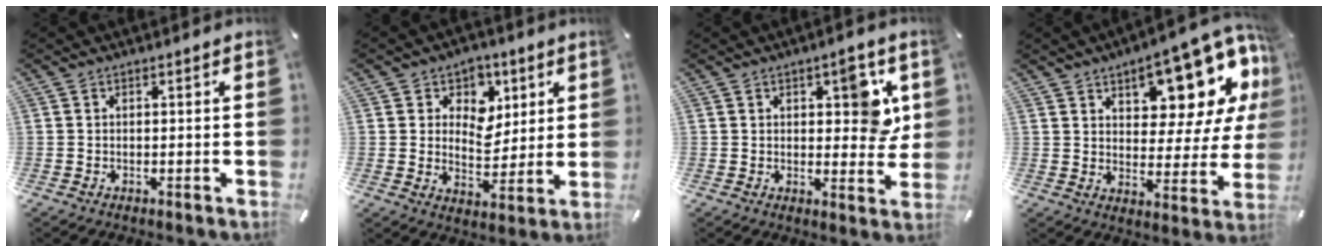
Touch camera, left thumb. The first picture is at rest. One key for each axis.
{"total": 8.3, "fx": 2.8, "fy": 7.4, "fz": 2.4, "tx": -0.038, "ty": -0.023, "tz": 0.050}
{"total": 8.3, "fx": 2.9, "fy": 4.3, "fz": 6.5, "tx": -0.056, "ty": -0.017, "tz": 0.039}
{"total": 16.0, "fx": 11.2, "fy": 7.2, "fz": 8.9, "tx": -0.107, "ty": -0.093, "tz": 0.187}